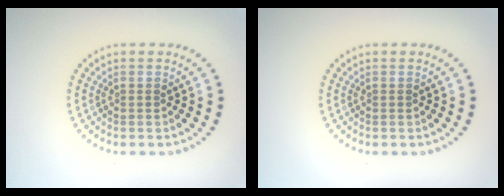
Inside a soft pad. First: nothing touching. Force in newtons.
{"total": 0.0}